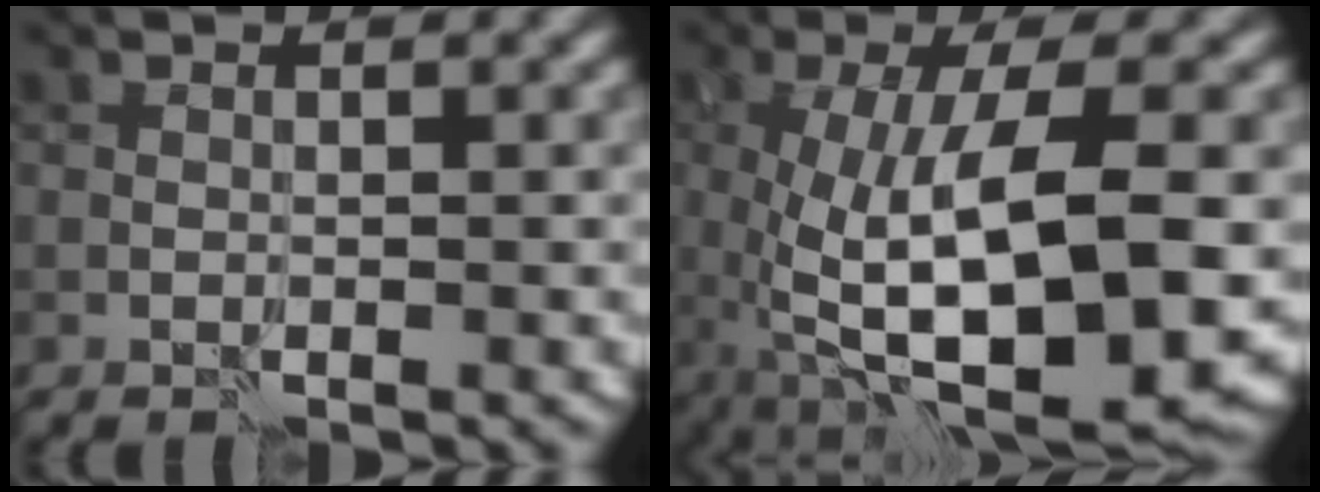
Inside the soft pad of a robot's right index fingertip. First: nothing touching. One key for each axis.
{"total": 12.8, "fx": -2.4, "fy": 4.4, "fz": 11.8, "tx": -0.206, "ty": -0.015, "tz": -0.038}